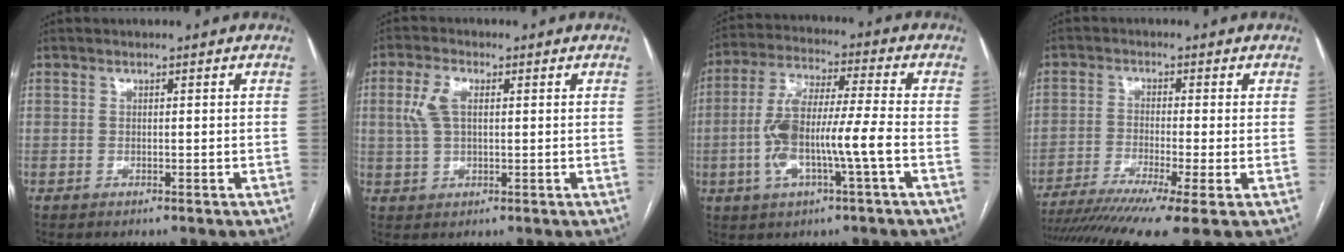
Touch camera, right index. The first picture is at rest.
{"total": 4.8, "force": [1.1, 2.4, 4.0], "torque": [-0.104, 0.016, 0.025]}
{"total": 11.4, "force": [-2.7, 1.2, 11.0], "torque": [-0.226, 0.013, -0.052]}
{"total": 13.8, "force": [-9.8, 0.2, 9.7], "torque": [-0.164, -0.026, -0.159]}